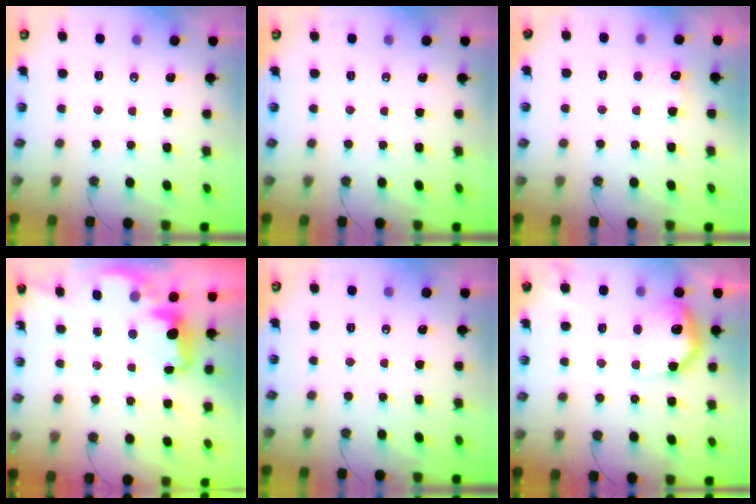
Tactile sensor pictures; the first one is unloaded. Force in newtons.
{"total": 0.0}
{"total": 5.7, "press": 5.5, "slide": 1.3}
{"total": 2.5, "press": 2.4, "slide": 0.5}
{"total": 0.0}
{"total": 16.2, "press": 16.2, "slide": 1.2}